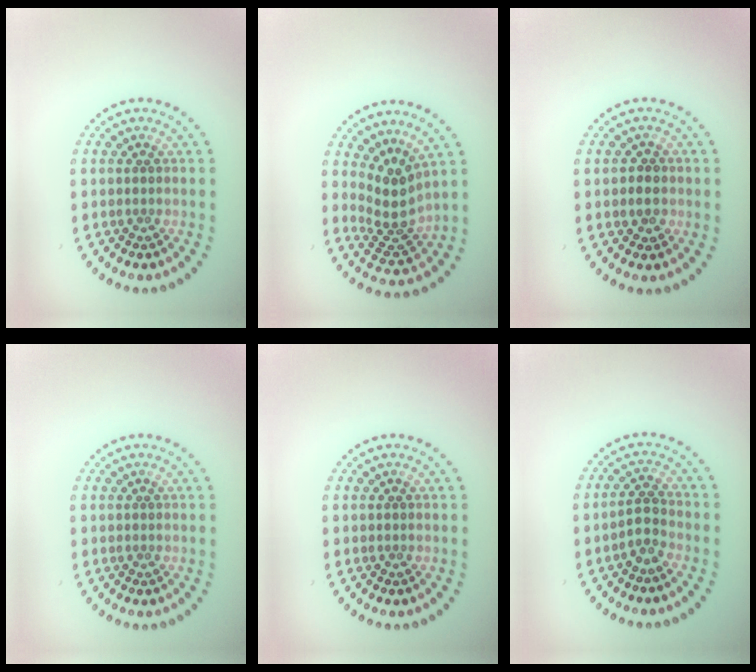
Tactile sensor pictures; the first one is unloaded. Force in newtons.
{"total": 3.6, "press": 2.6, "slide": 2.4}
{"total": 1.3, "press": 1.2, "slide": 0.4}
{"total": 0.0}
{"total": 0.0}
{"total": 1.8, "press": 1.5, "slide": 1.0}